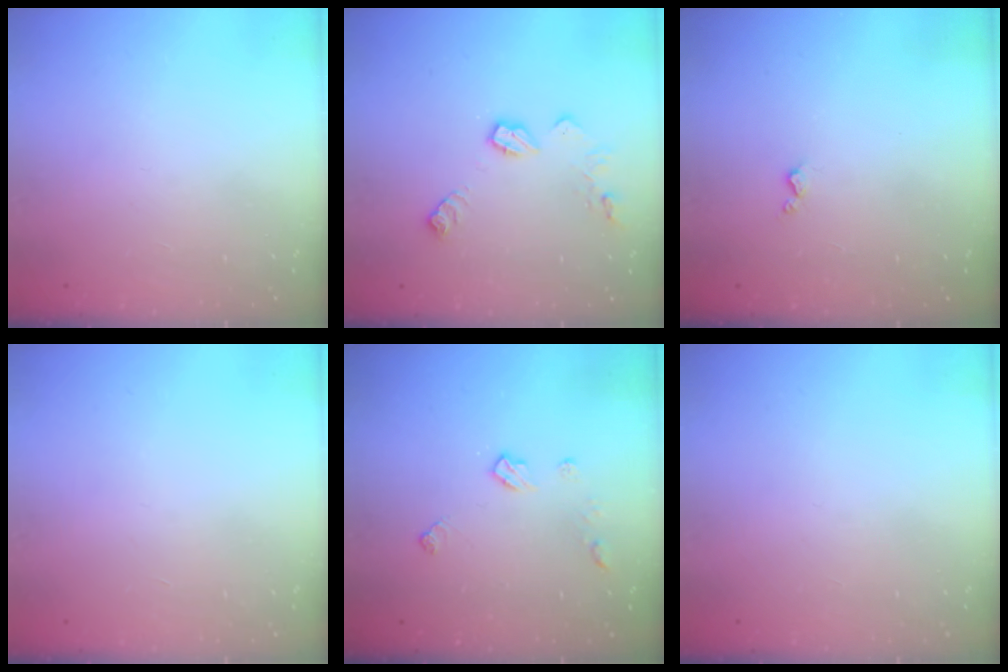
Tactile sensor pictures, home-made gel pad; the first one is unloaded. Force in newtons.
{"total": 9.1, "press": 9.1, "slide": 0.3}
{"total": 3.5, "press": 3.5, "slide": 0.6}
{"total": 0.0}
{"total": 6.3, "press": 6.3, "slide": 0.1}
{"total": 0.0}